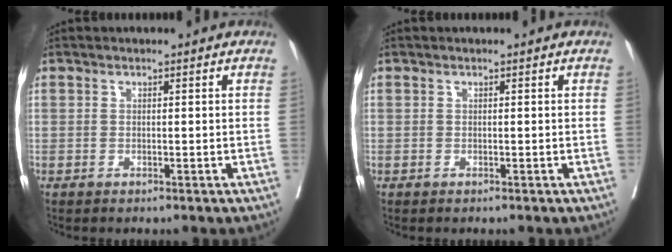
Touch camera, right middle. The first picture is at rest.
{"total": 0.0}